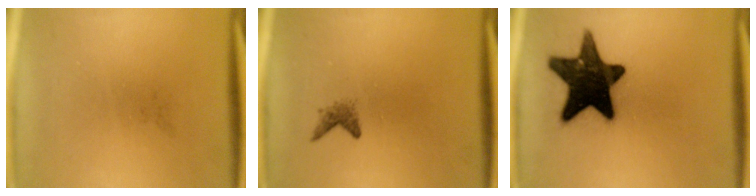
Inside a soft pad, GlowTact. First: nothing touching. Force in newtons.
{"total": 1.2}
{"total": 16.9}